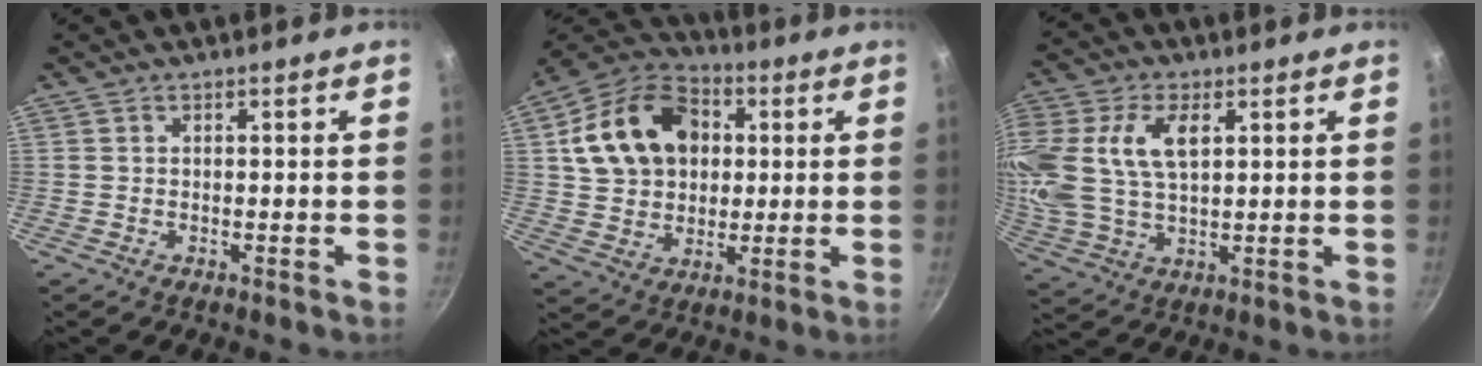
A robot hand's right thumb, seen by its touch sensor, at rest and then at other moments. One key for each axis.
{"total": 17.8, "fx": 3.9, "fy": 13.5, "fz": 10.9, "tx": -0.165, "ty": 0.018, "tz": 0.059}
{"total": 16.8, "fx": 4.5, "fy": 9.8, "fz": 12.8, "tx": -0.280, "ty": 0.003, "tz": 0.088}